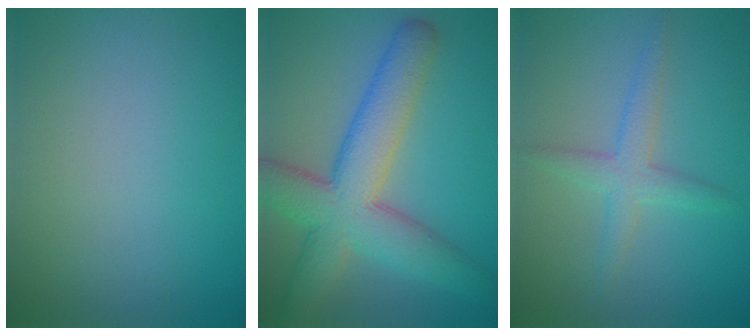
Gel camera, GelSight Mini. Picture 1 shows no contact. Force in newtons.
{"total": 8.7, "press": 8.7, "slide": 0.3}
{"total": 2.7, "press": 2.7, "slide": 0.1}